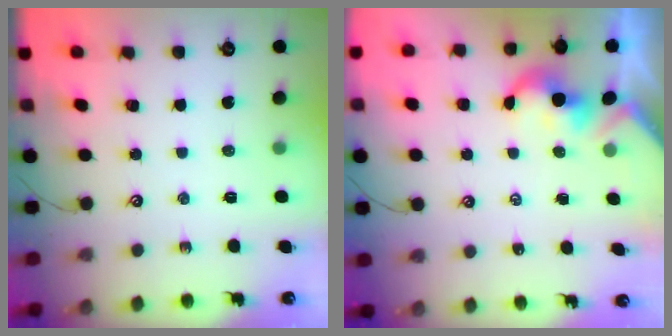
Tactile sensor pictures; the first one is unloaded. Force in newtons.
{"total": 2.0, "press": 1.9, "slide": 0.4}